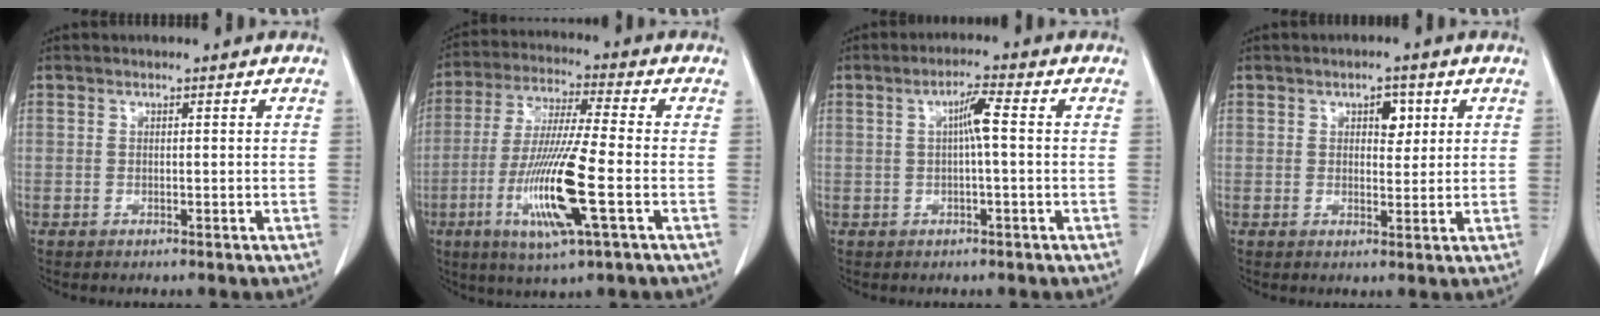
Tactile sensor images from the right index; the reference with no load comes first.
{"total": 14.4, "force": [-4.3, 0.3, 13.8], "torque": [-0.281, -0.022, -0.082]}
{"total": 3.6, "force": [0.4, 0.2, 3.5], "torque": [-0.063, 0.009, 0.006]}
{"total": 3.1, "force": [1.3, 1.8, 2.2], "torque": [-0.029, 0.003, 0.019]}